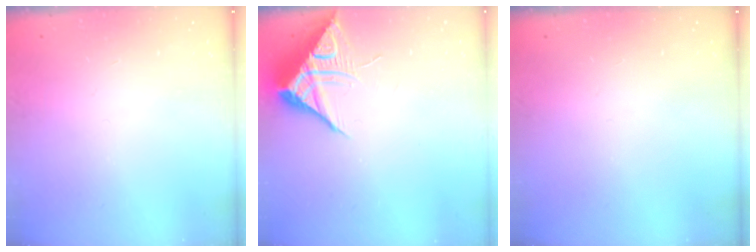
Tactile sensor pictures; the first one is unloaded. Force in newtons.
{"total": 9.7, "press": 9.7, "slide": 0.5}
{"total": 0.0}